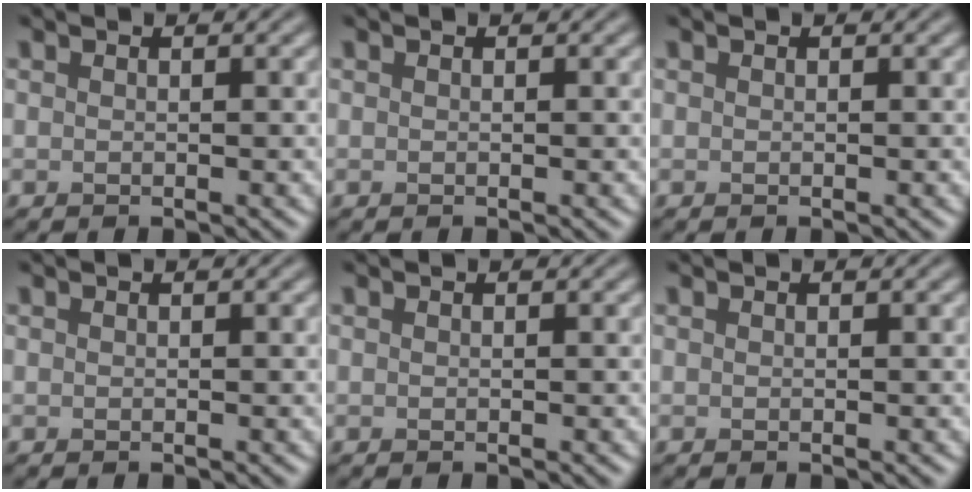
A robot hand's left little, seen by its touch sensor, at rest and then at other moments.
{"total": 0.0}
{"total": 0.0}
{"total": 0.0}
{"total": 0.0}
{"total": 0.0}